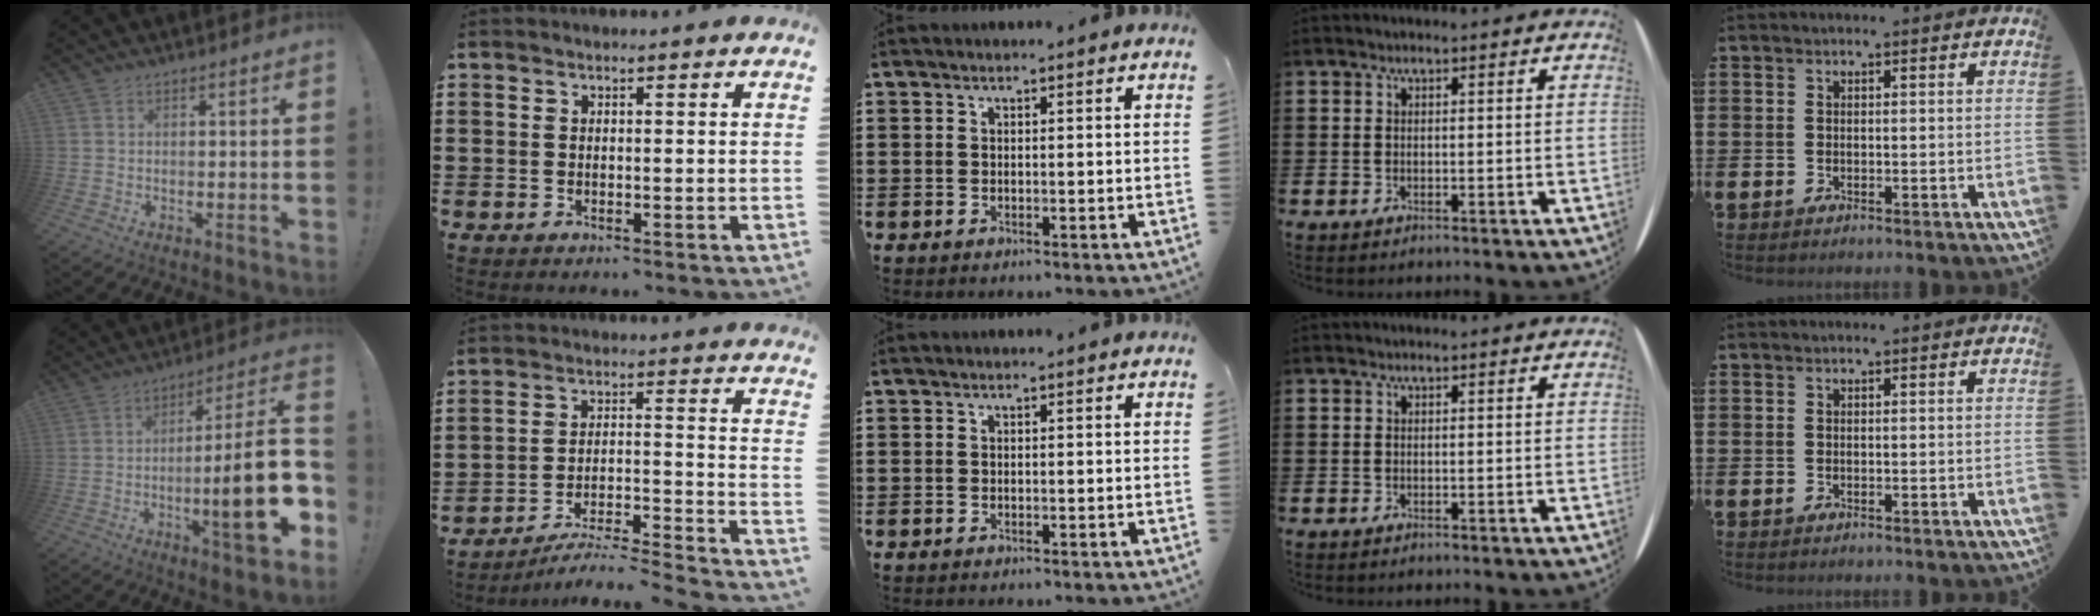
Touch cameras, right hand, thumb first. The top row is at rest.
{"thumb": {"total": 20.1, "force": [-4.4, 2.7, 19.4], "torque": [-0.299, 0.009, -0.068]}, "index": {"total": 4.2, "force": [-4.0, -0.3, 1.5], "torque": [-0.033, -0.022, -0.085]}}